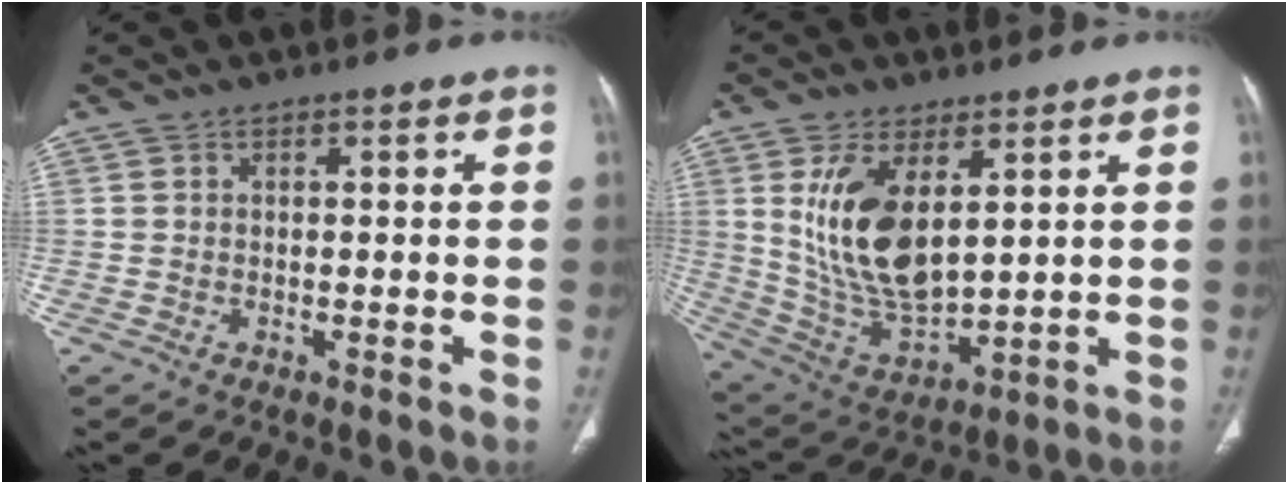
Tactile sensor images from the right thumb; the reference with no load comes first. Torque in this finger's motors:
{"motor_torque": [-1.15, 1.83, 1.63, 0.09, 0.15]}